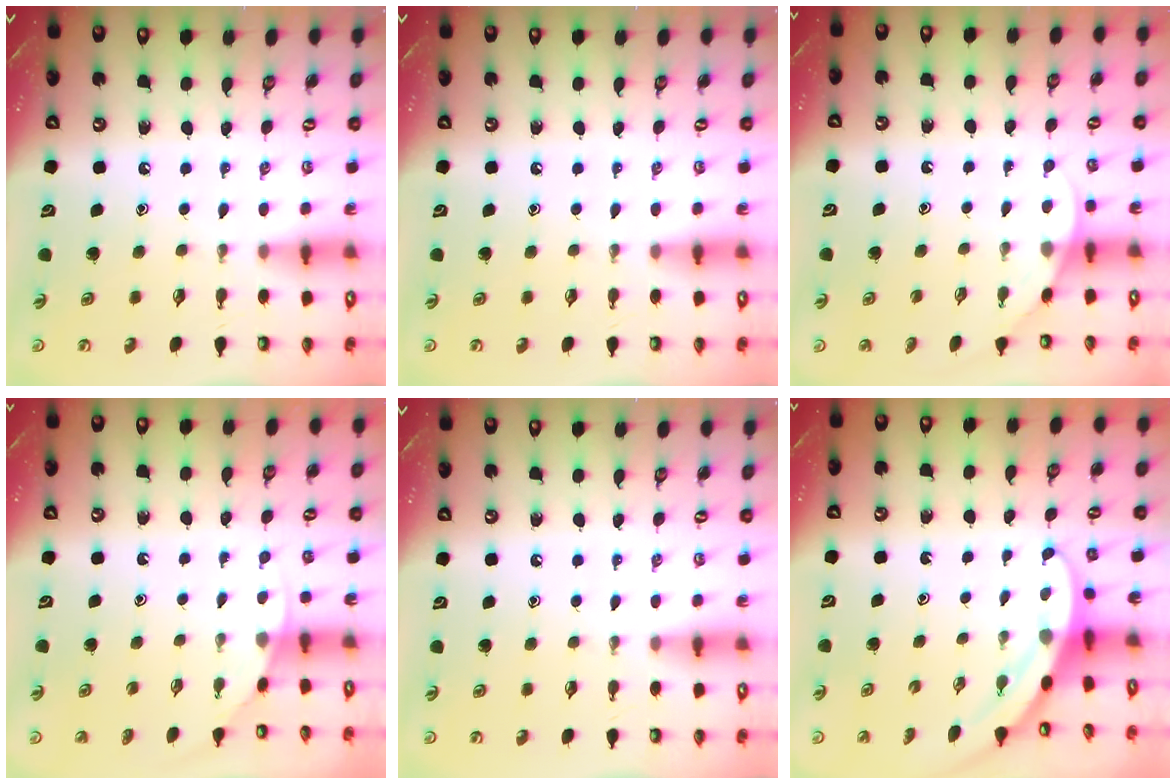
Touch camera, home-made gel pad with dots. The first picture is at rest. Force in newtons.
{"total": 0.0}
{"total": 3.7, "press": 3.7, "slide": 0.2}
{"total": 3.2, "press": 3.2, "slide": 0.2}
{"total": 0.0}
{"total": 3.3, "press": 3.3, "slide": 0.2}